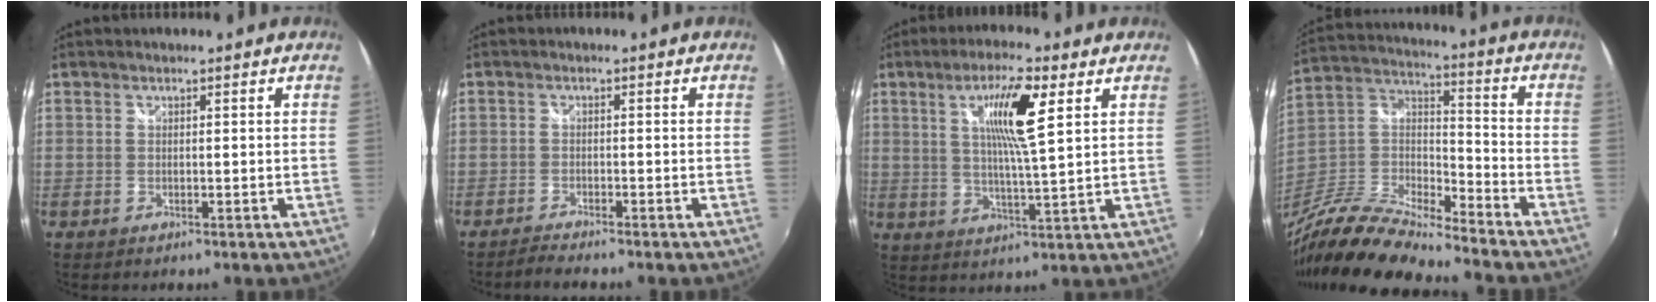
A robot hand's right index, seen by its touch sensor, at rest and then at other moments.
{"total": 1.9, "force": [-1.8, -0.3, 0.5], "torque": [-0.022, -0.007, -0.039]}
{"total": 9.9, "force": [3.8, 0.7, 9.1], "torque": [-0.160, 0.002, 0.064]}
{"total": 18.1, "force": [-14.9, 3.1, 9.7], "torque": [-0.209, -0.012, -0.297]}